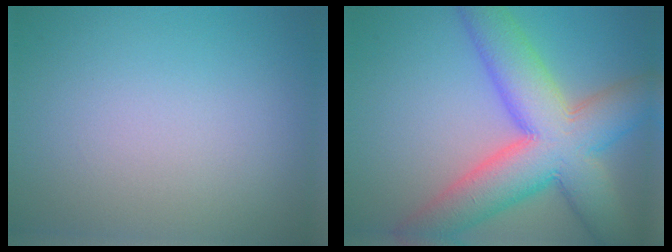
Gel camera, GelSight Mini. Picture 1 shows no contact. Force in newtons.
{"total": 11.4, "press": 11.4, "slide": 0.6}